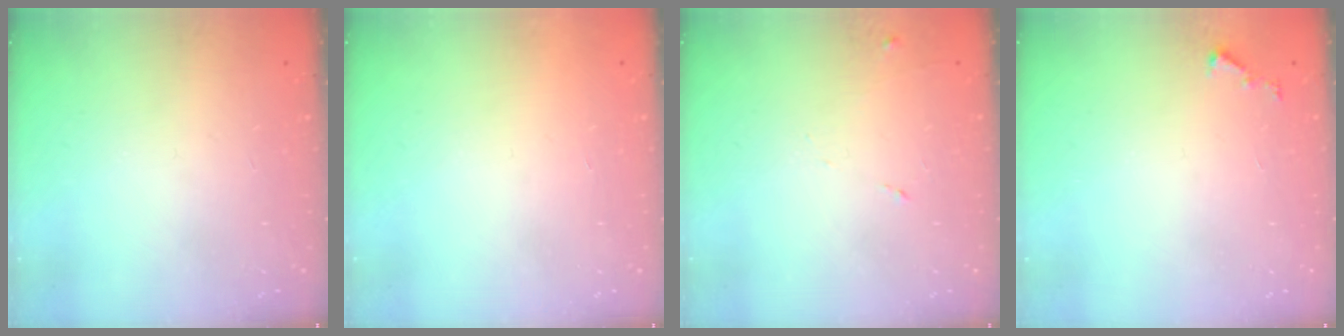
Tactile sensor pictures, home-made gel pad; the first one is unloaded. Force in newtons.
{"total": 1.7, "press": 1.7, "slide": 0.1}
{"total": 6.1, "press": 6.1, "slide": 0.6}
{"total": 3.3, "press": 3.3, "slide": 0.3}